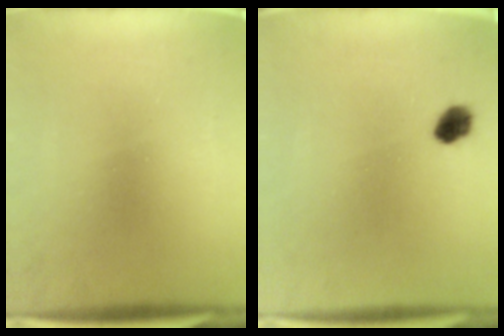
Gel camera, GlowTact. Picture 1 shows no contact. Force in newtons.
{"total": 3.9}